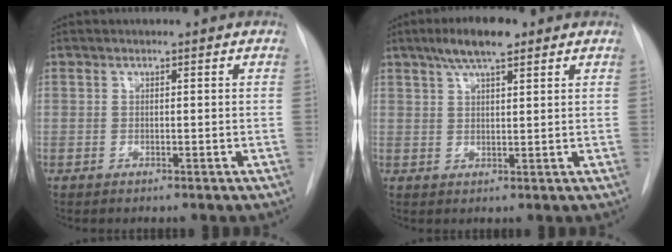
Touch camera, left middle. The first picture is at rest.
{"total": 6.4, "force": [4.3, 1.3, 4.6], "torque": [-0.089, 0.011, 0.073]}